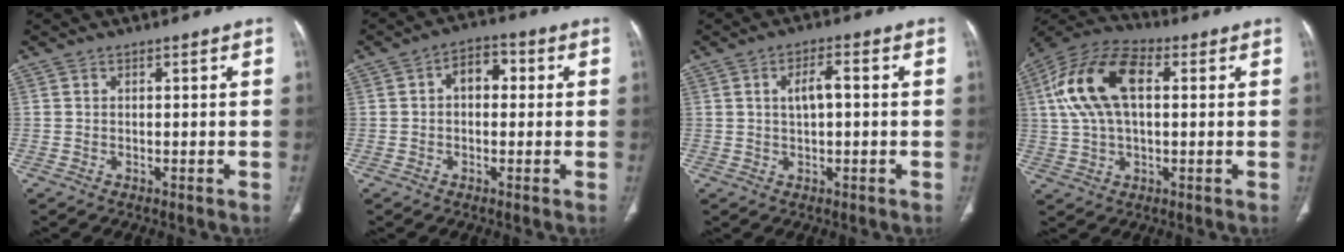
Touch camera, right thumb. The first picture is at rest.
{"total": 7.5, "force": [1.0, 4.9, 5.6], "torque": [-0.056, 0.027, 0.006]}
{"total": 4.4, "force": [0.6, 1.8, 4.0], "torque": [-0.073, 0.009, 0.009]}
{"total": 15.8, "force": [3.2, 8.6, 12.9], "torque": [-0.258, 0.030, 0.056]}